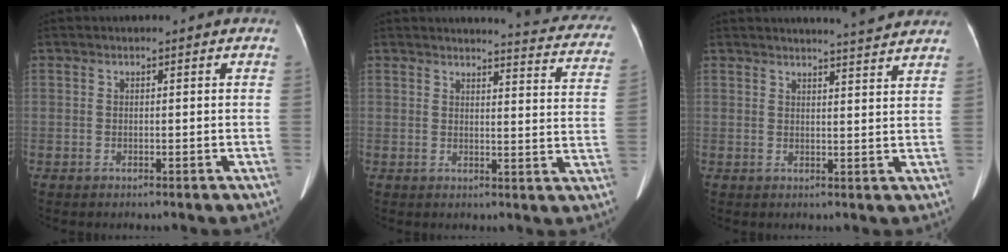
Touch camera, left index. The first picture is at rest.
{"total": 14.4, "force": [13.8, 1.2, 3.6], "torque": [-0.020, -0.086, 0.121]}
{"total": 6.6, "force": [6.3, -0.7, 1.9], "torque": [-0.036, -0.004, 0.069]}